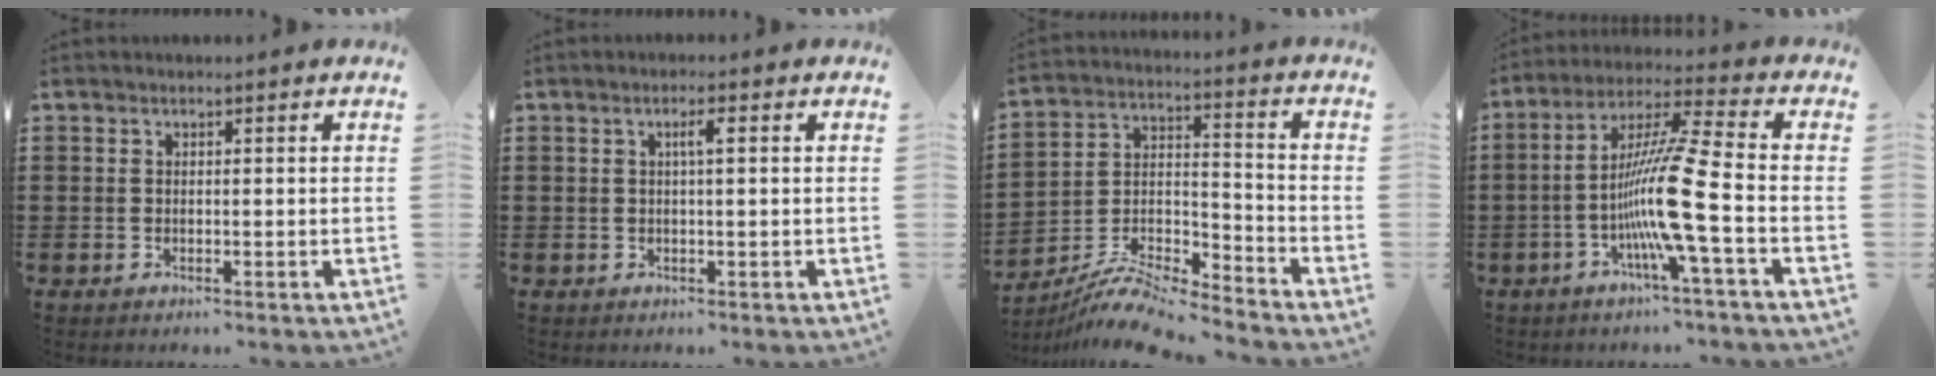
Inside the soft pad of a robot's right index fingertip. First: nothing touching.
{"total": 1.9, "force": [0.4, 0.2, 1.9], "torque": [-0.037, 0.002, 0.005]}
{"total": 10.4, "force": [-9.9, 1.0, 3.0], "torque": [-0.051, 0.022, -0.198]}
{"total": 12.2, "force": [-3.8, -0.5, 11.5], "torque": [-0.241, -0.015, -0.084]}